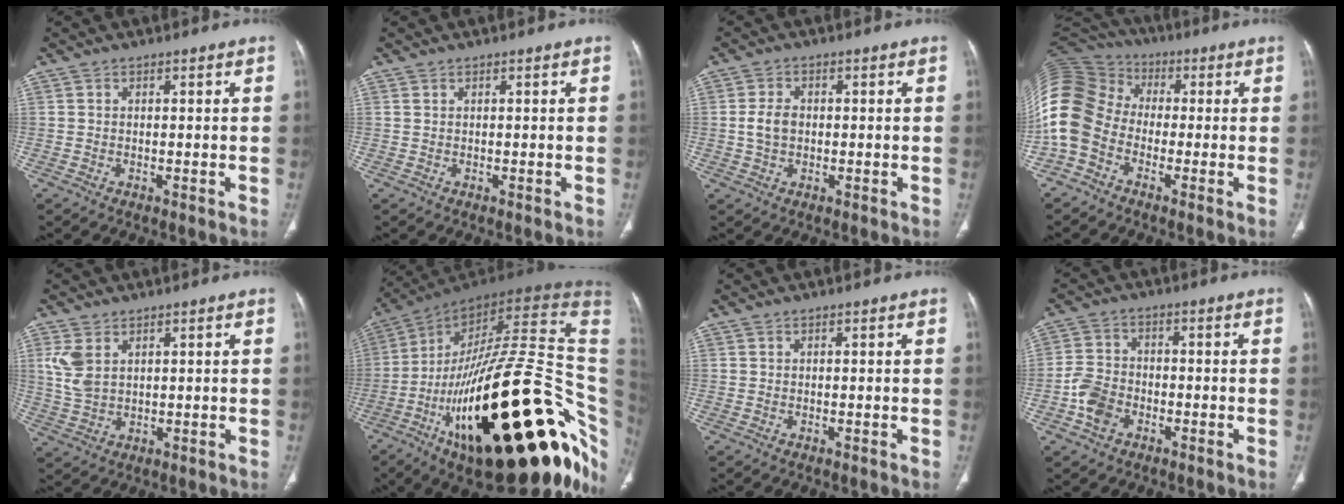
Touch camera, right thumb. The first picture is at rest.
{"total": 0.0}
{"total": 4.1, "force": [-0.1, 2.9, 2.8], "torque": [-0.057, 0.010, -0.003]}
{"total": 17.3, "force": [-3.9, 13.6, 10.0], "torque": [-0.236, 0.062, -0.086]}
{"total": 5.7, "force": [2.1, 3.6, 3.9], "torque": [-0.083, -0.004, 0.052]}
{"total": 47.0, "force": [-11.4, 16.8, 42.4], "torque": [-0.524, 0.080, -0.172]}
{"total": 0.0}
{"total": 6.2, "force": [-2.7, 4.5, 3.3], "torque": [-0.056, 0.019, -0.055]}